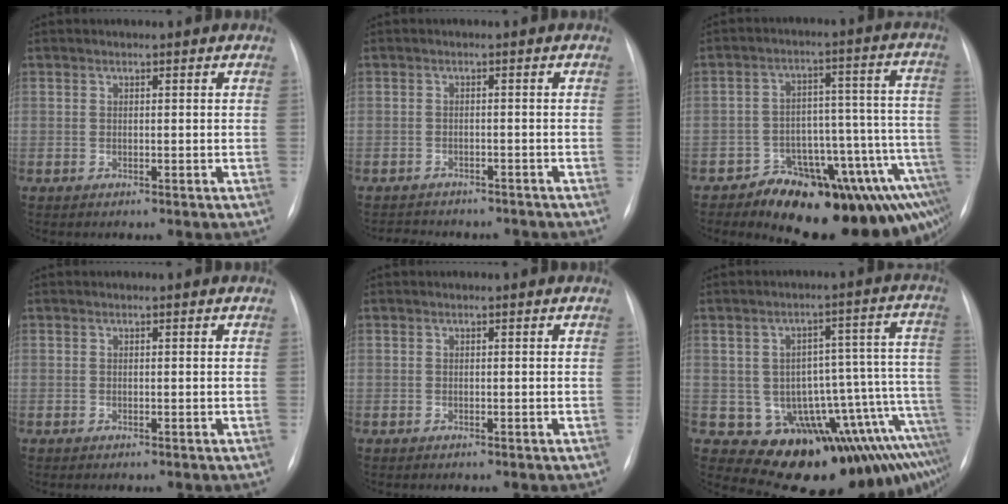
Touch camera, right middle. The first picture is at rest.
{"total": 7.6, "force": [-6.8, 2.7, 2.0], "torque": [-0.037, 0.004, -0.082]}
{"total": 18.3, "force": [-12.8, 5.7, 11.8], "torque": [-0.033, 0.072, -0.158]}
{"total": 0.0}
{"total": 0.0}
{"total": 18.2, "force": [-10.0, 6.9, 13.6], "torque": [-0.056, 0.067, -0.113]}